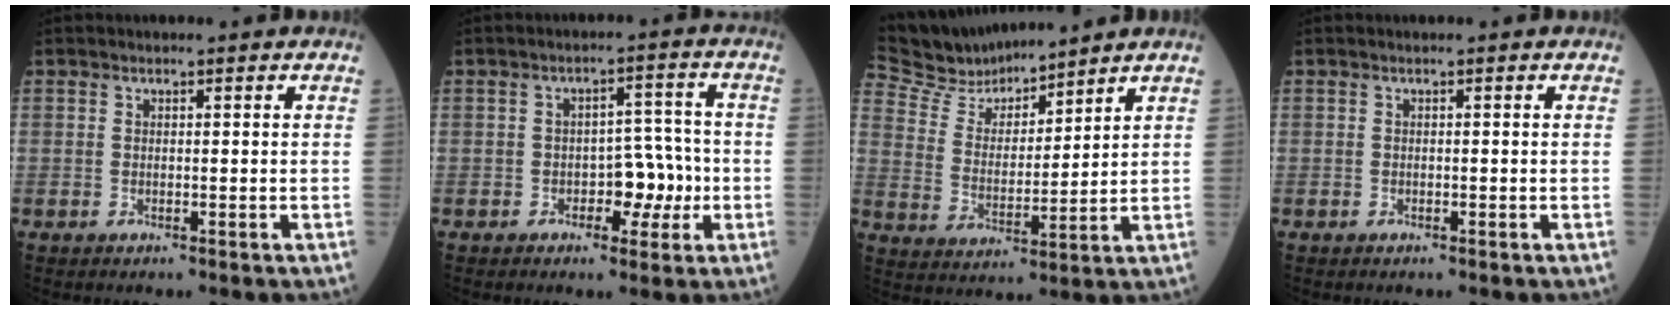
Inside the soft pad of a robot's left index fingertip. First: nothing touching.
{"total": 5.3, "force": [-1.8, 2.9, 4.0], "torque": [-0.053, 0.014, -0.027]}
{"total": 10.9, "force": [10.6, 1.5, 1.9], "torque": [-0.054, 0.009, 0.217]}
{"total": 0.0}